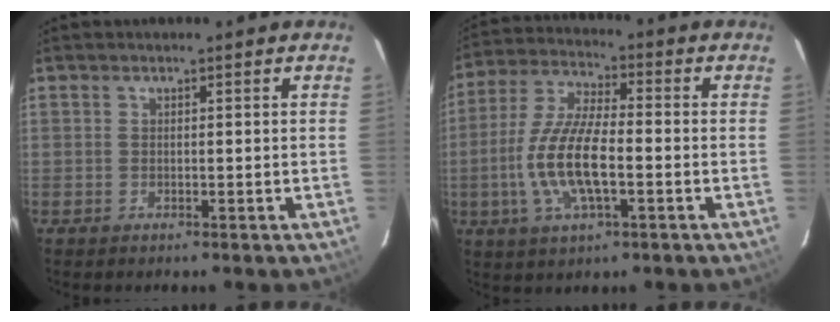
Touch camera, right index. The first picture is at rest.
{"total": 13.1, "force": [-3.1, 4.3, 12.0], "torque": [-0.253, -0.002, -0.063]}